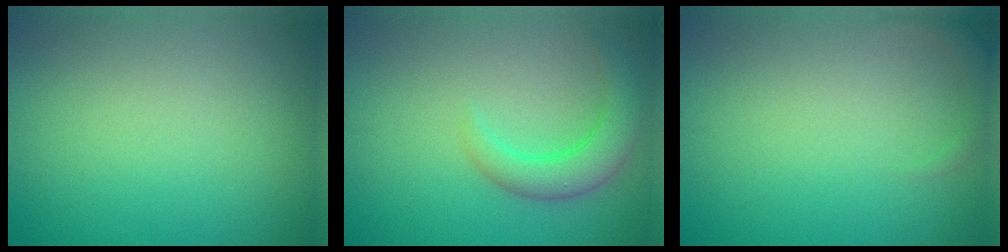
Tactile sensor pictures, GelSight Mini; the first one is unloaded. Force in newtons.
{"total": 3.8, "press": 3.8, "slide": 0.4}
{"total": 1.4, "press": 1.4, "slide": 0.1}